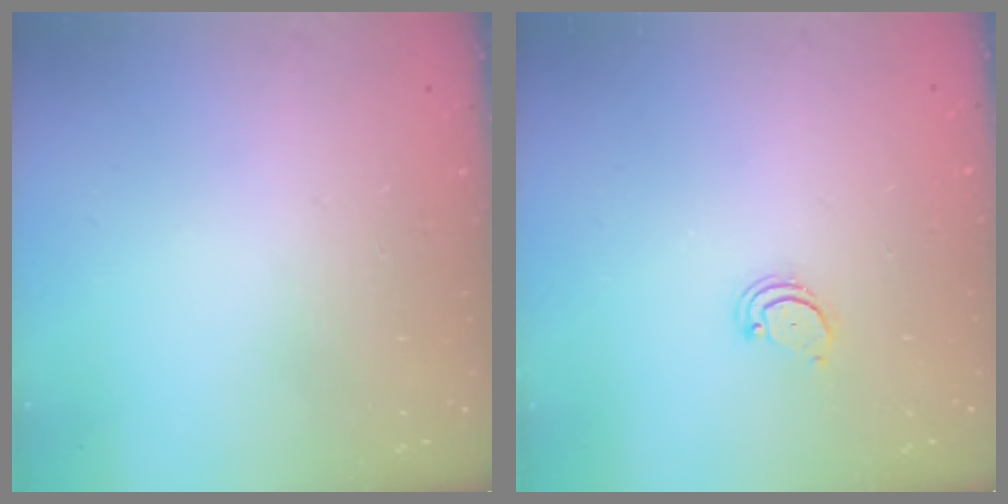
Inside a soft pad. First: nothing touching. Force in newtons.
{"total": 2.6, "press": 2.5, "slide": 0.5}